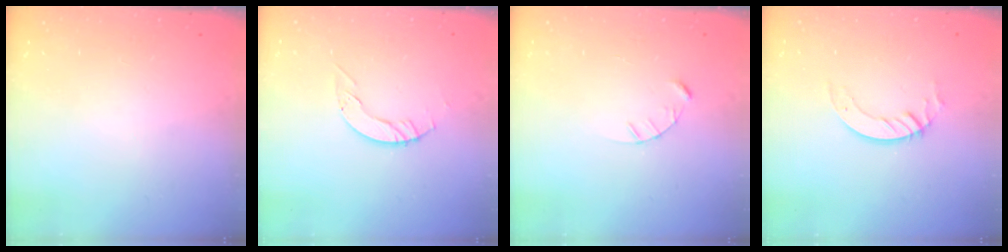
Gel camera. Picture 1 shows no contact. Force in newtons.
{"total": 4.0, "press": 4.0, "slide": 0.1}
{"total": 2.4, "press": 2.4, "slide": 0.3}
{"total": 2.8, "press": 2.8, "slide": 0.2}